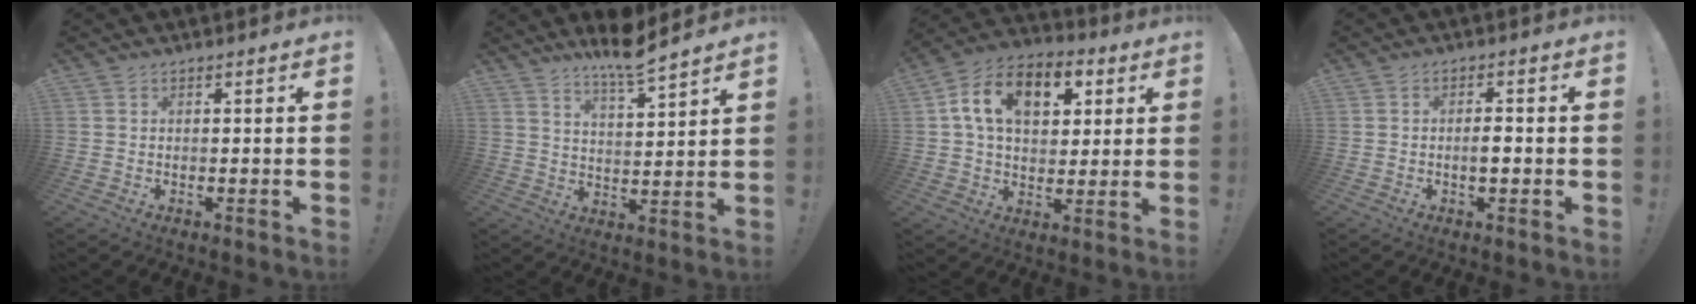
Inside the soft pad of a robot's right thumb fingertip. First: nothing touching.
{"total": 8.5, "force": [7.3, 0.3, 4.3], "torque": [-0.070, -0.052, 0.125]}
{"total": 16.0, "force": [5.8, 10.5, 10.6], "torque": [-0.170, -0.008, 0.105]}
{"total": 3.0, "force": [-0.7, 0.9, 2.7], "torque": [-0.032, -0.002, -0.016]}